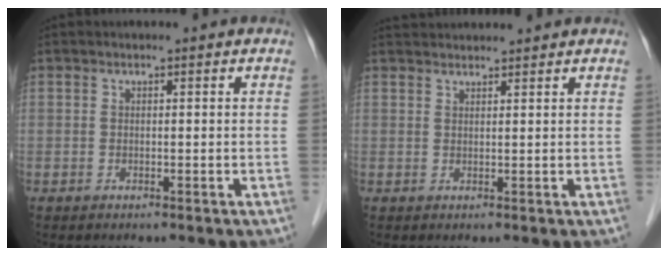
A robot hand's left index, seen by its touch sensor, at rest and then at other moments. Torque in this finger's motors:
{"motor_torque": [-0.24, -0.73, 0.14, 0.07]}